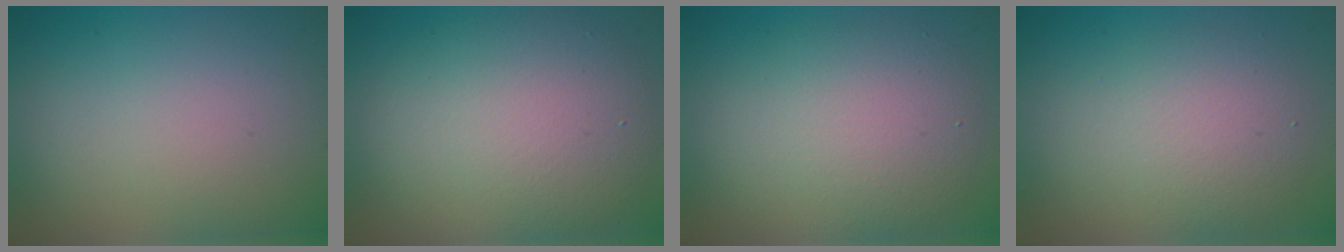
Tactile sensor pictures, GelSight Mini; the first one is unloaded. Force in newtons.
{"total": 7.6, "press": 7.5, "slide": 0.6}
{"total": 5.5, "press": 5.5, "slide": 0.3}
{"total": 4.0, "press": 4.0, "slide": 0.1}